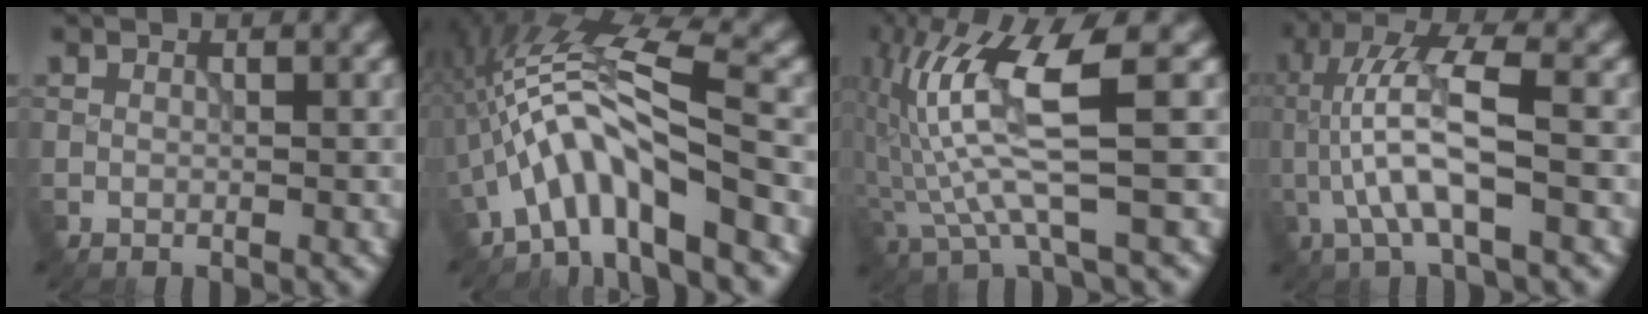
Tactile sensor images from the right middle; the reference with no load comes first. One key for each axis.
{"total": 7.2, "fx": -2.9, "fy": 1.7, "fz": 6.4, "tx": -0.113, "ty": 0.023, "tz": -0.061}
{"total": 7.1, "fx": 0.4, "fy": 1.1, "fz": 7.0, "tx": -0.159, "ty": 0.004, "tz": 0.015}
{"total": 7.0, "fx": -1.0, "fy": 2.0, "fz": 6.7, "tx": -0.139, "ty": 0.020, "tz": -0.024}